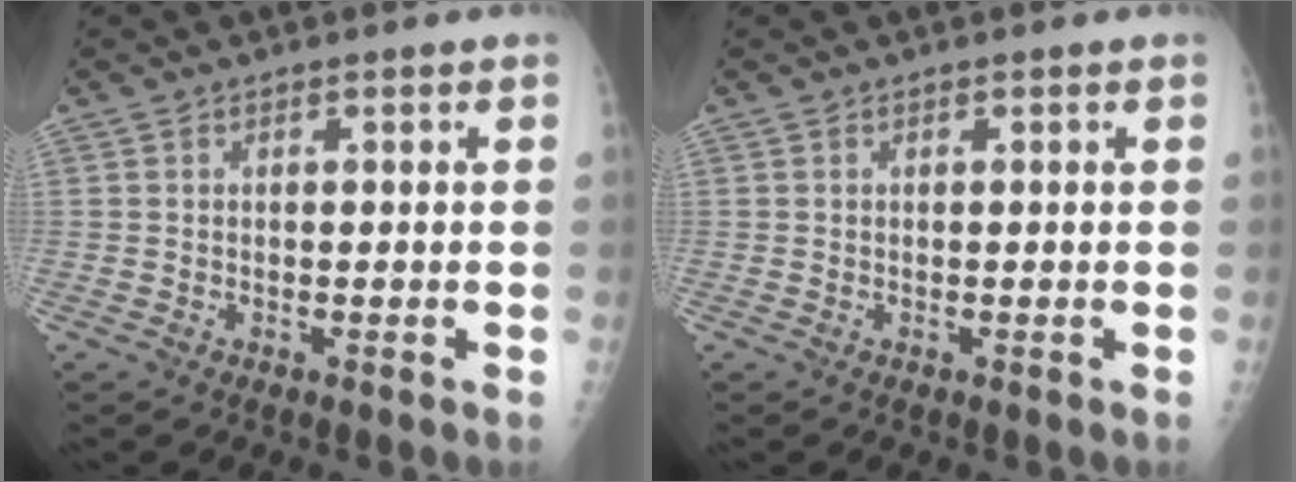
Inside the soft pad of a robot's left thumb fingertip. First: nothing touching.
{"total": 0.0}